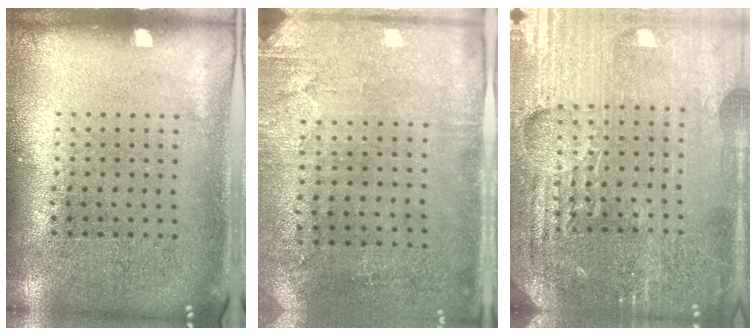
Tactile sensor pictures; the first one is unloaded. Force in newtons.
{"total": 2.8, "press": 2.3, "slide": 1.7}
{"total": 4.9, "press": 4.6, "slide": 1.6}